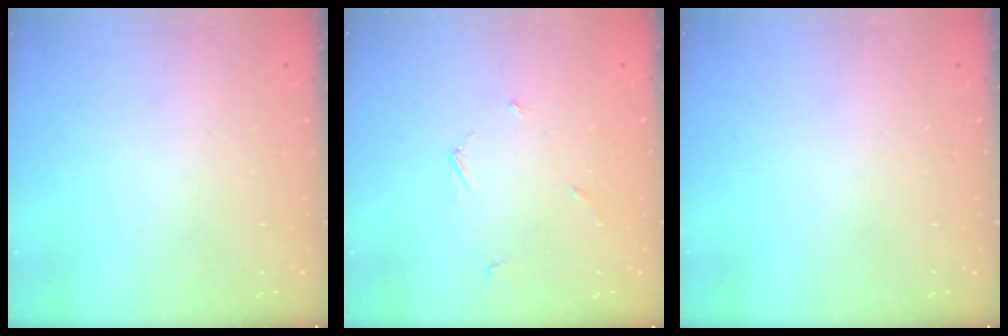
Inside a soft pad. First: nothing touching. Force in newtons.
{"total": 3.4, "press": 3.4, "slide": 0.2}
{"total": 0.0}